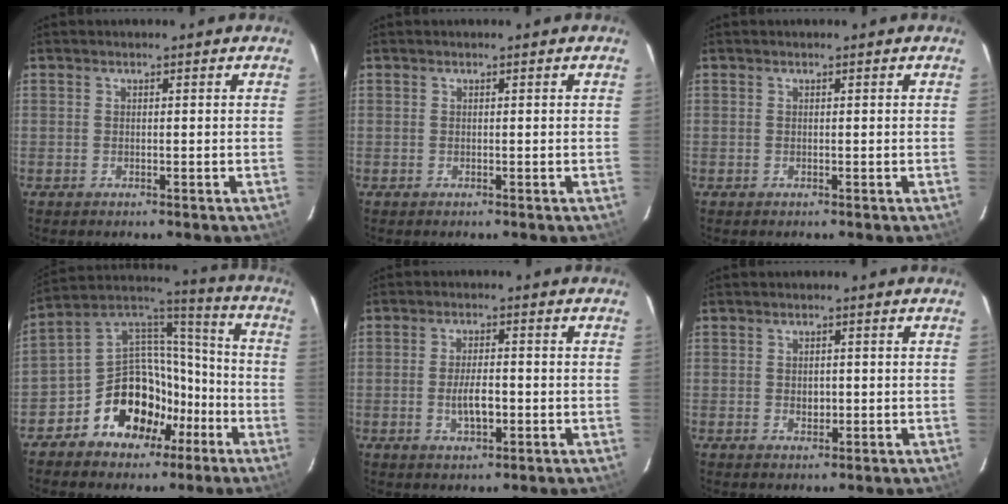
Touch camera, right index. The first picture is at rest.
{"total": 0.0}
{"total": 0.0}
{"total": 15.9, "force": [-8.8, 12.0, 5.6], "torque": [-0.123, 0.064, -0.133]}
{"total": 5.3, "force": [-1.2, 2.0, 4.8], "torque": [-0.091, -0.002, -0.019]}
{"total": 2.1, "force": [-0.2, 1.6, 1.4], "torque": [-0.022, 0.002, -0.002]}